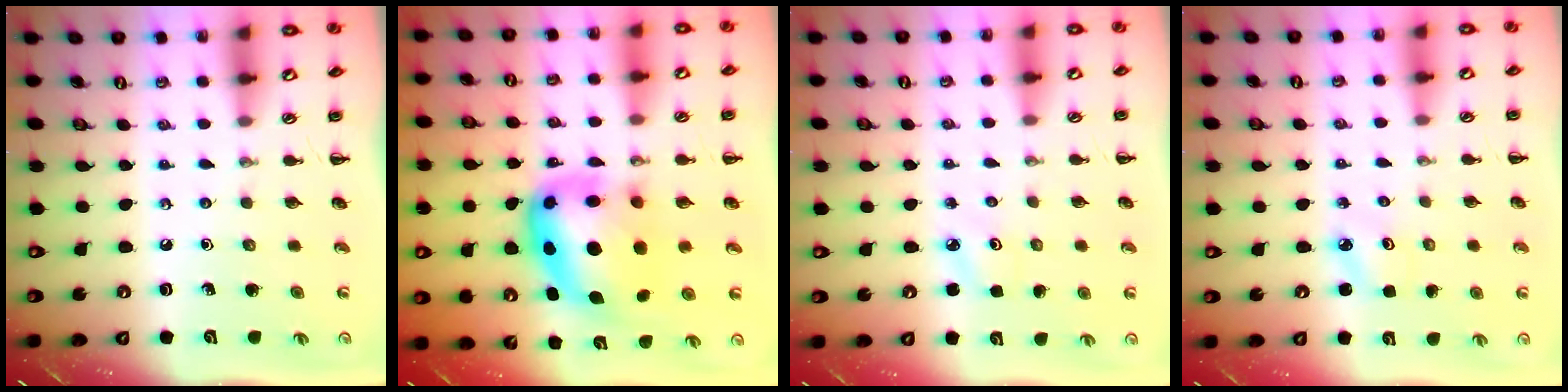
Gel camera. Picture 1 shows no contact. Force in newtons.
{"total": 13.1, "press": 12.8, "slide": 3.2}
{"total": 2.7, "press": 2.6, "slide": 0.8}
{"total": 2.5, "press": 2.4, "slide": 0.5}